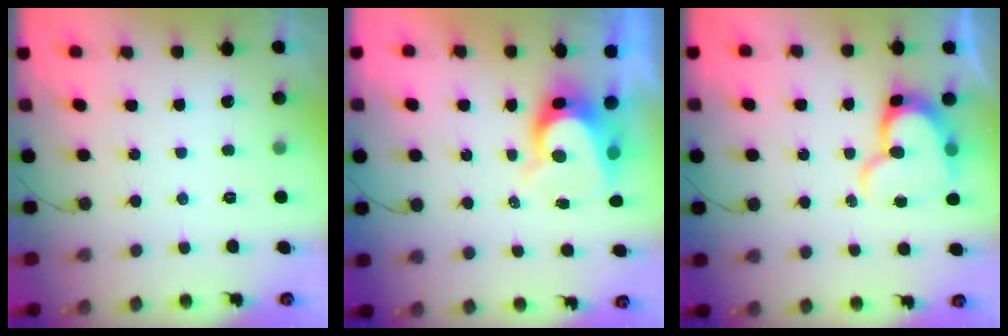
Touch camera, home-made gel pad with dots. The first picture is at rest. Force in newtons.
{"total": 8.6, "press": 8.5, "slide": 1.0}
{"total": 13.8, "press": 13.7, "slide": 1.3}